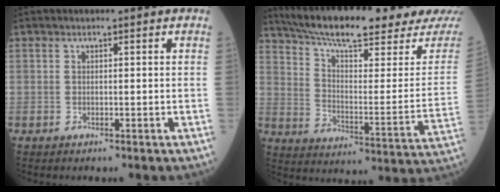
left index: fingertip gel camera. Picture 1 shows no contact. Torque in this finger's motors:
{"motor_torque": [0.34, -1.80, 0.19, 0.08]}